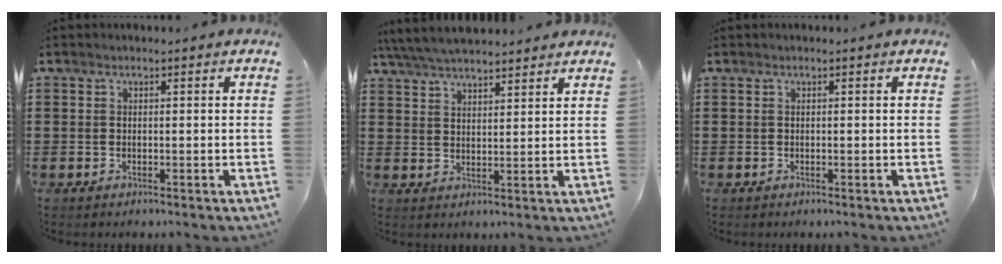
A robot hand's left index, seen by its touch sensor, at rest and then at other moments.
{"total": 5.3, "force": [5.0, 0.5, 1.6], "torque": [-0.046, -0.013, 0.093]}
{"total": 0.0}